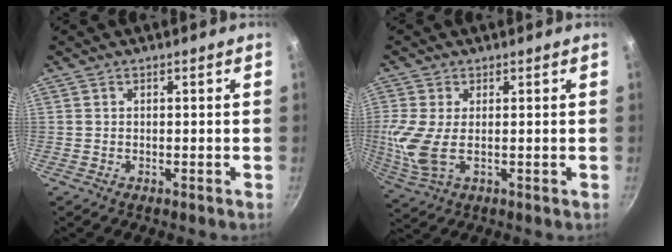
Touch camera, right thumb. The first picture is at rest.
{"total": 8.1, "force": [0.2, 4.0, 7.1], "torque": [-0.164, -0.007, 0.009]}